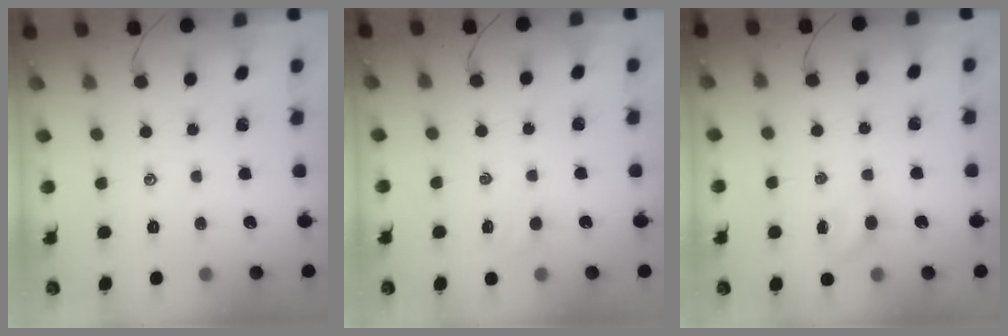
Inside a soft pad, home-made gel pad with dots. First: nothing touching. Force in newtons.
{"total": 2.4, "press": 2.3, "slide": 0.7}
{"total": 2.8, "press": 2.7, "slide": 0.9}